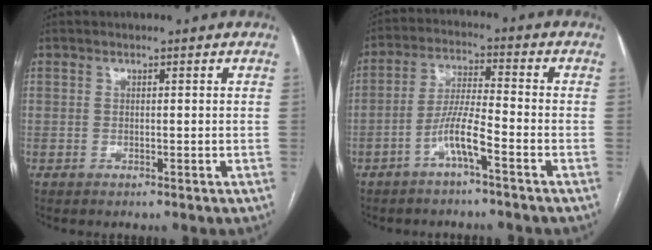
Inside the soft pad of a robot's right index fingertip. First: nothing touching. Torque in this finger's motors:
{"motor_torque": [0.89, -0.84, 0.63, 0.16]}